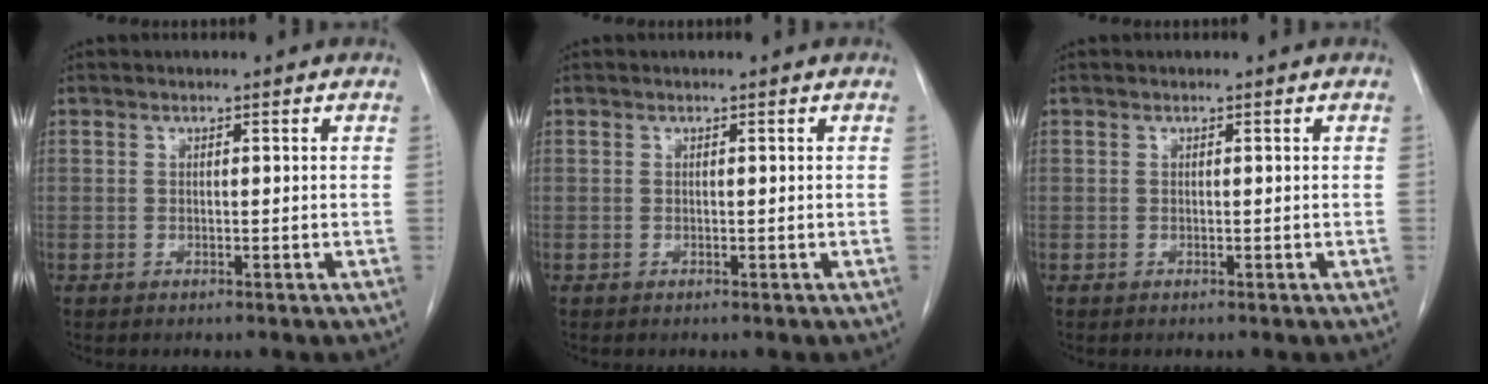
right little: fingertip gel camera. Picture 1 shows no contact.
{"total": 0.0}
{"total": 0.0}